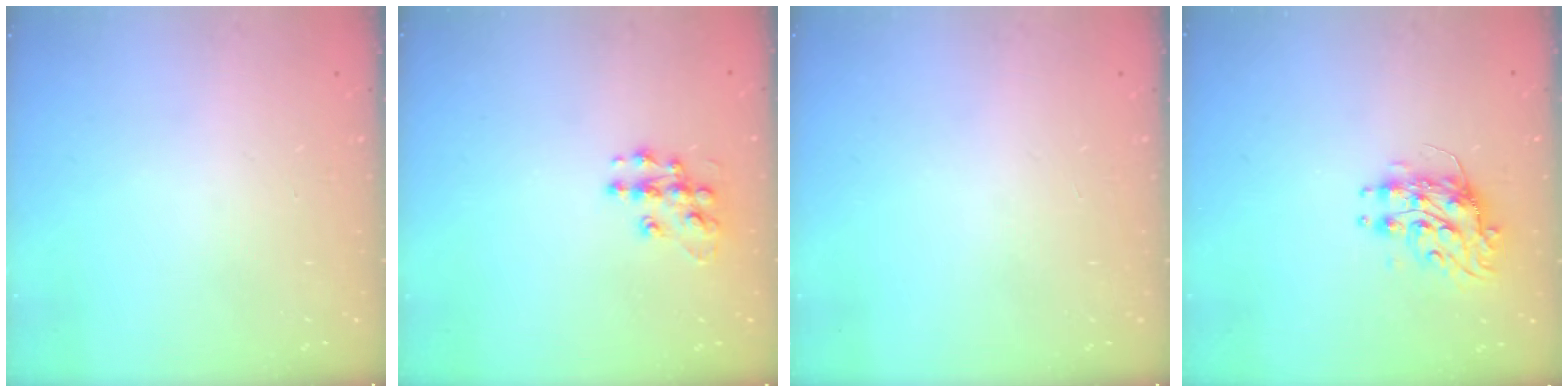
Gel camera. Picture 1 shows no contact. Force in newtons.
{"total": 10.2, "press": 10.2, "slide": 0.5}
{"total": 0.0}
{"total": 8.1, "press": 8.1, "slide": 0.2}